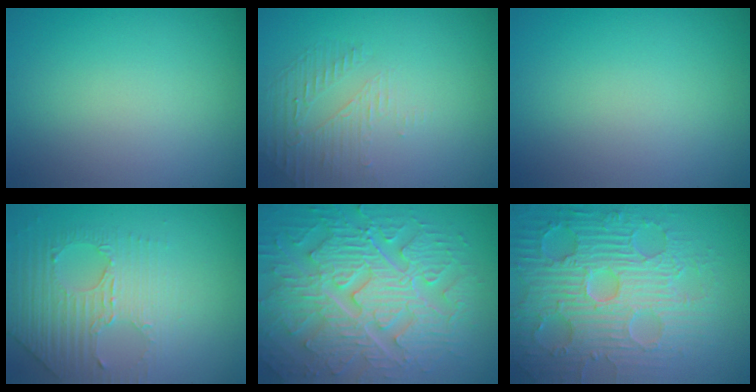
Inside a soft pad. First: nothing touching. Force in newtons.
{"total": 1.7, "press": 0.8, "slide": 1.5}
{"total": 0.0}
{"total": 4.4, "press": 3.1, "slide": 3.0}
{"total": 9.3, "press": 6.9, "slide": 6.3}
{"total": 8.7, "press": 6.5, "slide": 5.9}